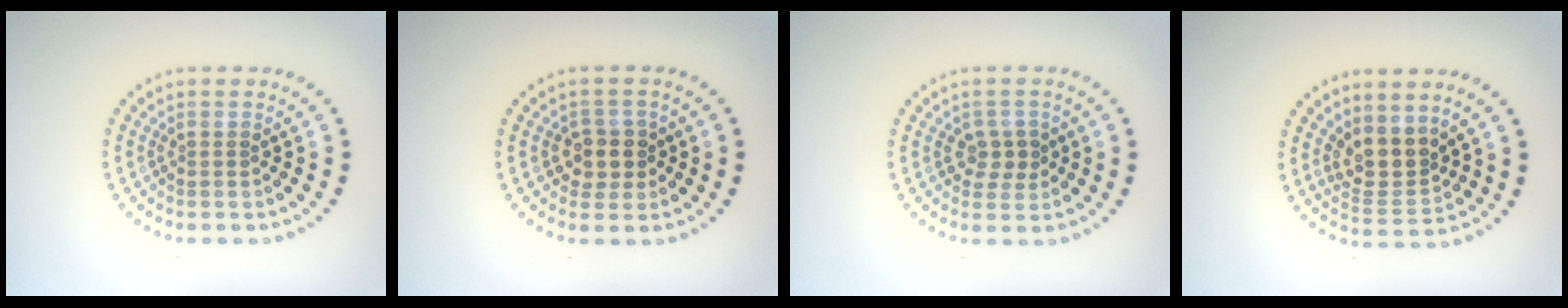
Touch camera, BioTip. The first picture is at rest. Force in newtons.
{"total": 2.5, "press": 2.4, "slide": 0.9}
{"total": 2.1, "press": 2.0, "slide": 0.7}
{"total": 3.5, "press": 2.7, "slide": 2.2}